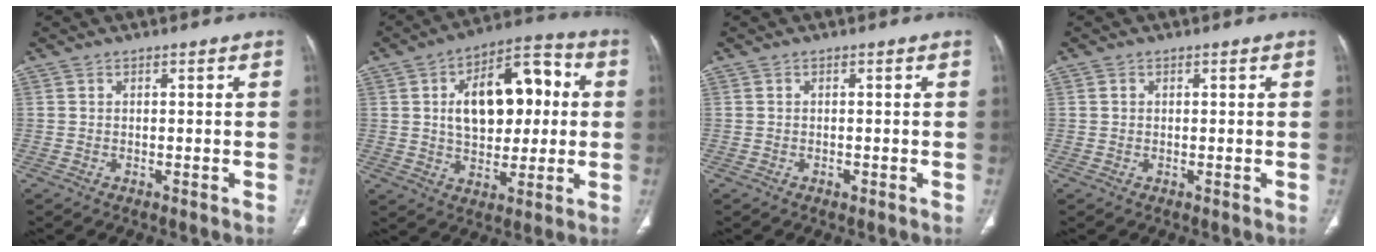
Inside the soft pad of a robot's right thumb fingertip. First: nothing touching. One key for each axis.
{"total": 20.2, "fx": 2.4, "fy": 12.1, "fz": 15.9, "tx": -0.208, "ty": 0.027, "tz": 0.040}
{"total": 0.7, "fx": -0.3, "fy": 0.4, "fz": 0.4, "tx": -0.006, "ty": 0.000, "tz": -0.005}
{"total": 0.6, "fx": 0.1, "fy": 0.6, "fz": 0.2, "tx": -0.001, "ty": 0.001, "tz": 0.003}